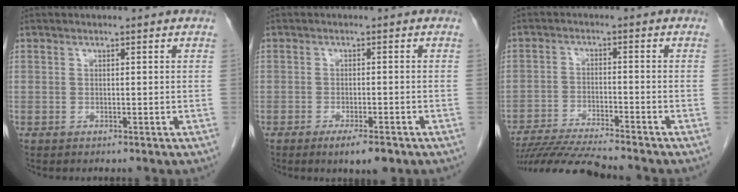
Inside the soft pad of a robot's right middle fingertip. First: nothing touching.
{"total": 4.3, "force": [-2.8, 0.8, 3.2], "torque": [-0.049, -0.006, -0.038]}
{"total": 10.6, "force": [-9.8, -0.9, 4.0], "torque": [-0.065, -0.021, -0.170]}